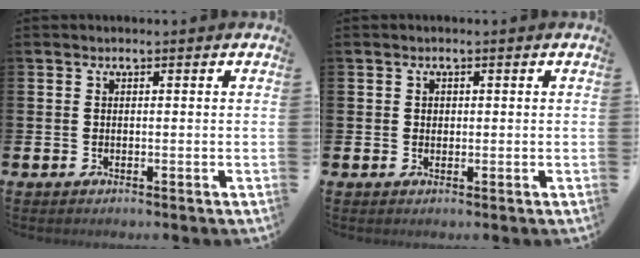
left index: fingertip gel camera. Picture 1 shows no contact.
{"total": 0.9, "force": [0.4, 0.7, 0.3], "torque": [0.003, 0.004, 0.004]}